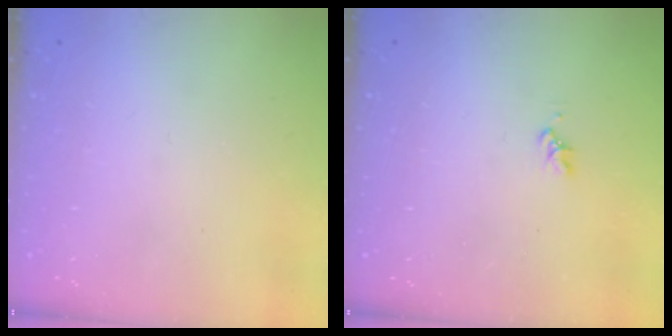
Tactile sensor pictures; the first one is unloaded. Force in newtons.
{"total": 1.6, "press": 1.6, "slide": 0.3}